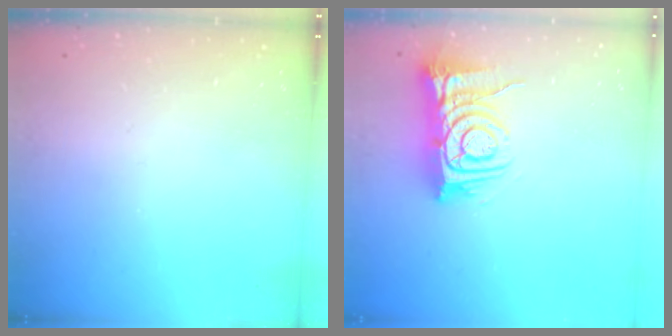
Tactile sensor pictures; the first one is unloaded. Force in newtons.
{"total": 11.2, "press": 11.2, "slide": 1.0}